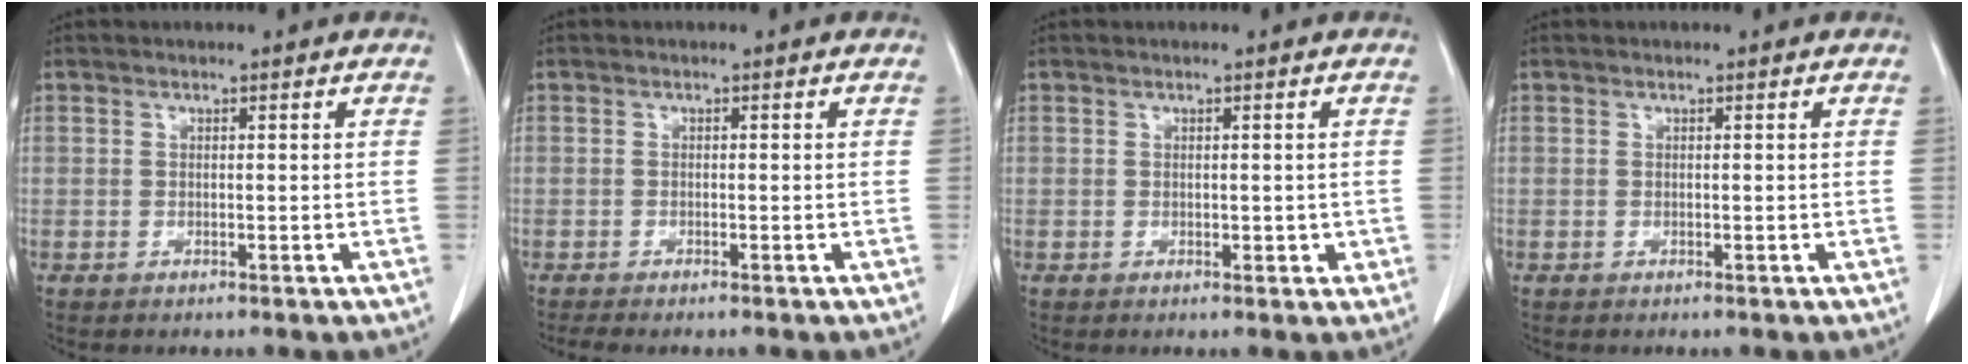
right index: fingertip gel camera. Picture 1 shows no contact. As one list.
[{"total": 2.4, "force": [-2.1, 0.1, 1.3], "torque": [-0.020, -0.006, -0.031]}, {"total": 1.4, "force": [-0.1, 1.0, 1.0], "torque": [-0.009, 0.001, 0.001]}, {"total": 0.0}]